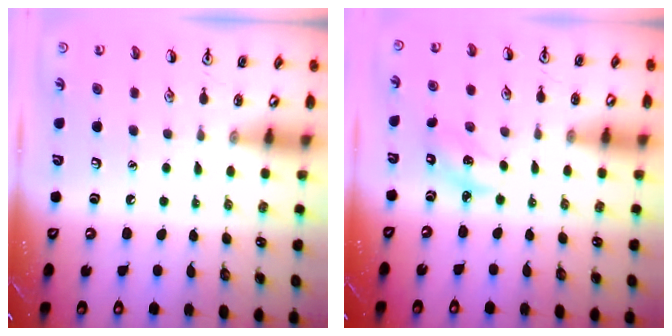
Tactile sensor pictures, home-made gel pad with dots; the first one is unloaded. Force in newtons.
{"total": 2.5, "press": 2.4, "slide": 0.5}